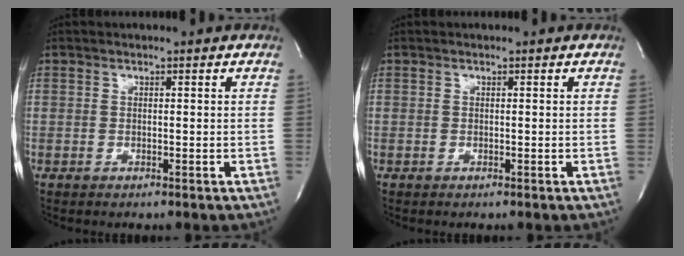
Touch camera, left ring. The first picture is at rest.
{"total": 0.0}